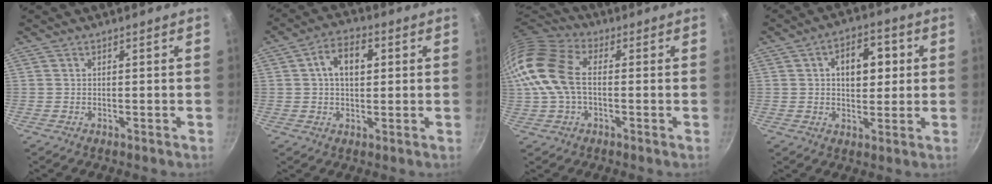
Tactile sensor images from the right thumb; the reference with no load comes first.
{"total": 8.0, "force": [1.7, 5.0, 6.0], "torque": [-0.082, 0.011, 0.019]}
{"total": 15.3, "force": [0.0, 9.9, 11.7], "torque": [-0.229, 0.037, -0.014]}
{"total": 9.6, "force": [1.8, 6.1, 7.2], "torque": [-0.072, 0.007, 0.020]}